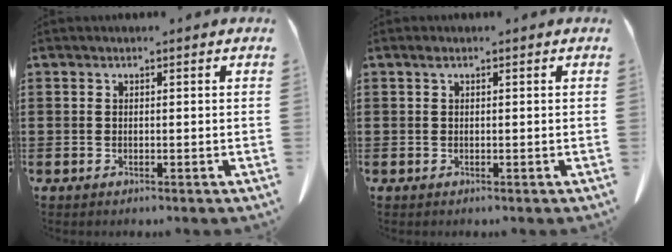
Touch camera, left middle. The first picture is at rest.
{"total": 0.5, "force": [0.3, 0.2, 0.4], "torque": [-0.010, 0.001, 0.005]}